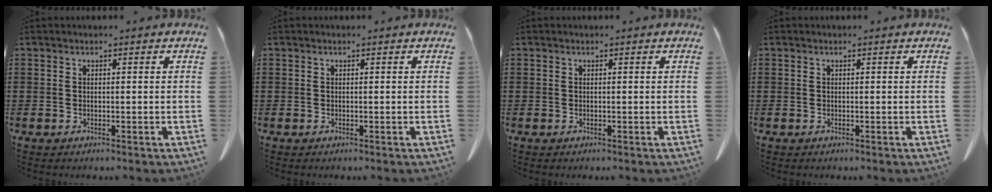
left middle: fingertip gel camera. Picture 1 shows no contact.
{"total": 0.0}
{"total": 0.0}
{"total": 0.0}